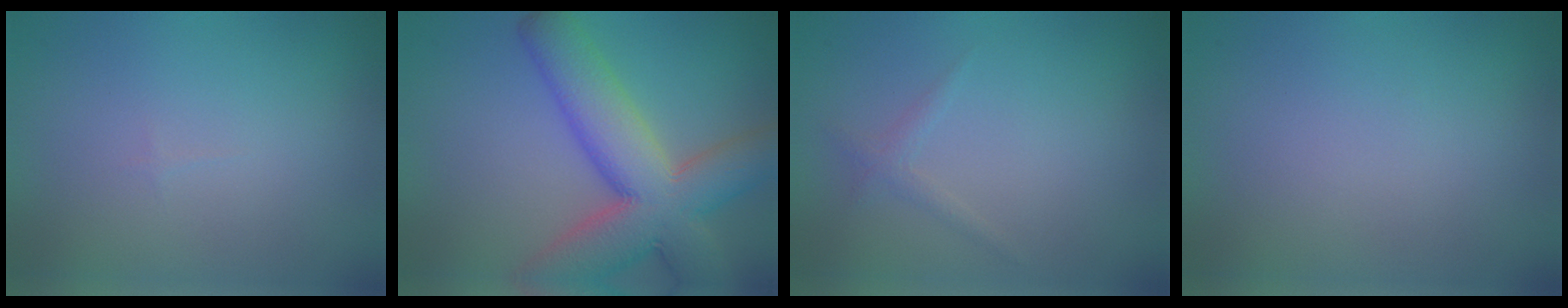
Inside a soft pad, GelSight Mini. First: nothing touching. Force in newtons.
{"total": 11.1, "press": 11.1, "slide": 0.6}
{"total": 1.0, "press": 1.0, "slide": 0.0}
{"total": 0.0}